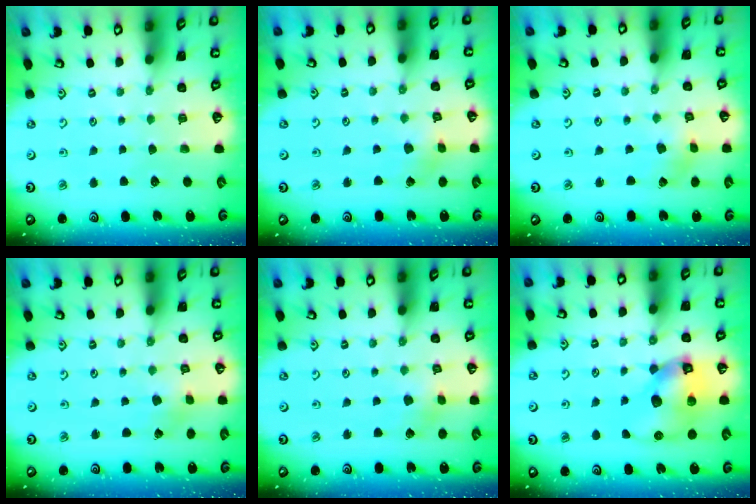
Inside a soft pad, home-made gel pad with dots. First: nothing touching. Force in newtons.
{"total": 2.3, "press": 2.2, "slide": 0.3}
{"total": 0.8, "press": 0.8, "slide": 0.2}
{"total": 0.7, "press": 0.7, "slide": 0.1}
{"total": 2.3, "press": 2.2, "slide": 0.3}
{"total": 13.6, "press": 13.4, "slide": 1.9}